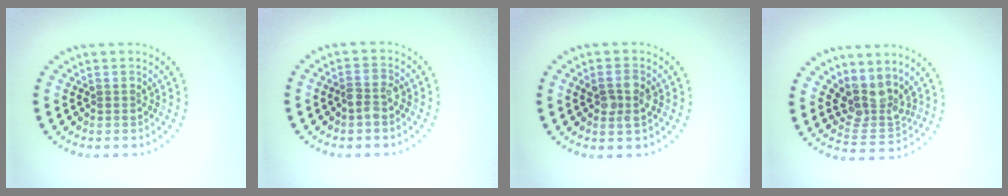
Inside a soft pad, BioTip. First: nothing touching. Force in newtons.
{"total": 1.8, "press": 1.7, "slide": 0.6}
{"total": 2.3, "press": 2.3, "slide": 0.5}
{"total": 3.7, "press": 2.8, "slide": 2.3}